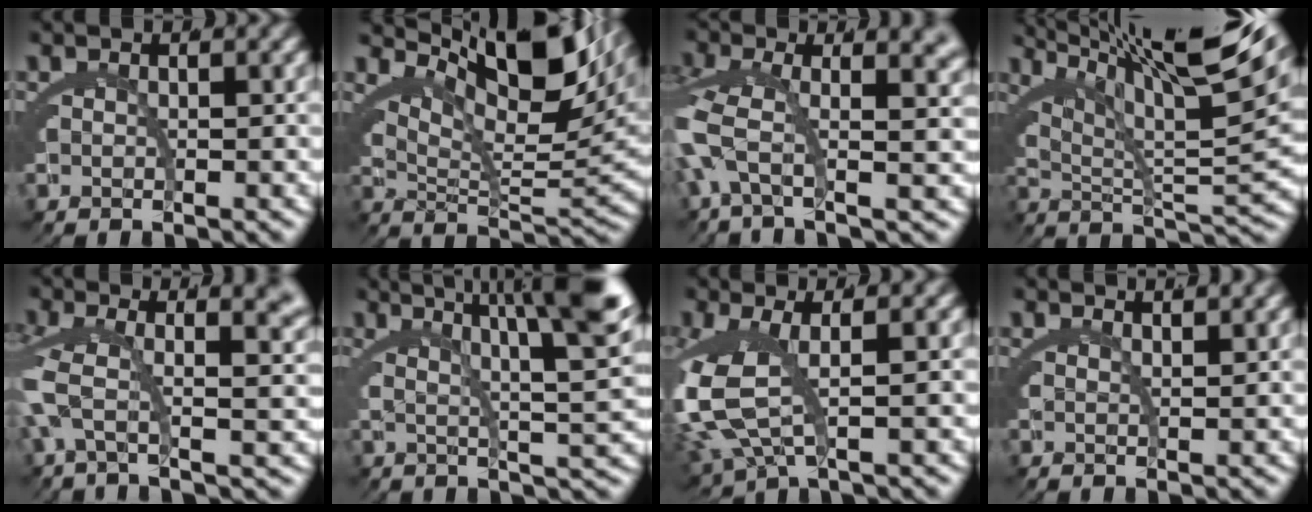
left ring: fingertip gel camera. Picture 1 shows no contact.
{"total": 11.5, "force": [5.9, 4.1, 8.9], "torque": [-0.120, 0.019, 0.087]}
{"total": 5.4, "force": [0.9, 1.6, 5.1], "torque": [-0.116, -0.017, 0.021]}
{"total": 12.6, "force": [6.8, 3.3, 10.1], "torque": [-0.132, 0.021, 0.097]}
{"total": 7.0, "force": [2.3, 1.9, 6.3], "torque": [-0.112, -0.002, 0.034]}
{"total": 11.5, "force": [5.0, 3.5, 9.8], "torque": [-0.115, 0.019, 0.065]}
{"total": 6.3, "force": [0.0, 3.2, 5.5], "torque": [-0.153, -0.026, 0.020]}
{"total": 2.0, "force": [1.7, -0.5, 0.9], "torque": [-0.014, -0.001, 0.029]}